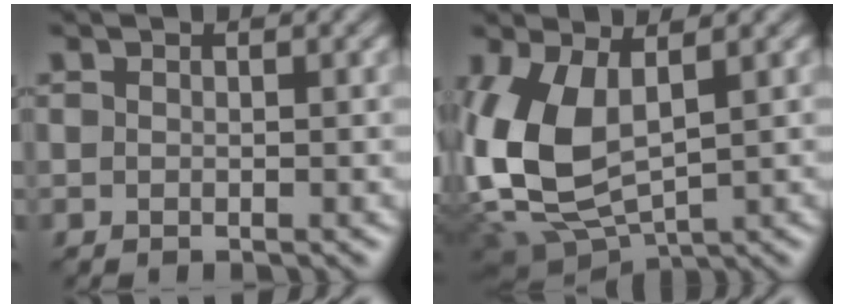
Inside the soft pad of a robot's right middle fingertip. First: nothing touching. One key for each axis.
{"total": 8.5, "fx": 0.8, "fy": 4.4, "fz": 7.2, "tx": -0.182, "ty": -0.005, "tz": 0.023}